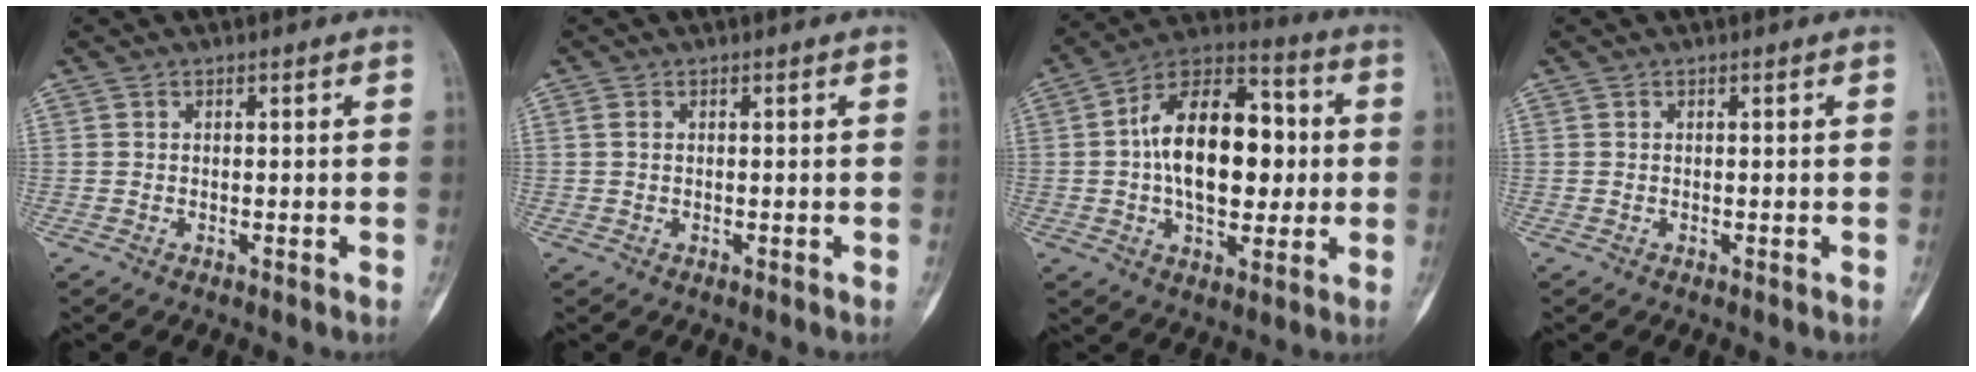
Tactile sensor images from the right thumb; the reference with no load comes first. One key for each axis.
{"total": 0.9, "fx": 0.3, "fy": 0.6, "fz": 0.6, "tx": -0.012, "ty": 0.002, "tz": 0.006}
{"total": 20.3, "fx": 0.7, "fy": 11.8, "fz": 16.5, "tx": -0.235, "ty": 0.026, "tz": 0.008}
{"total": 0.0}